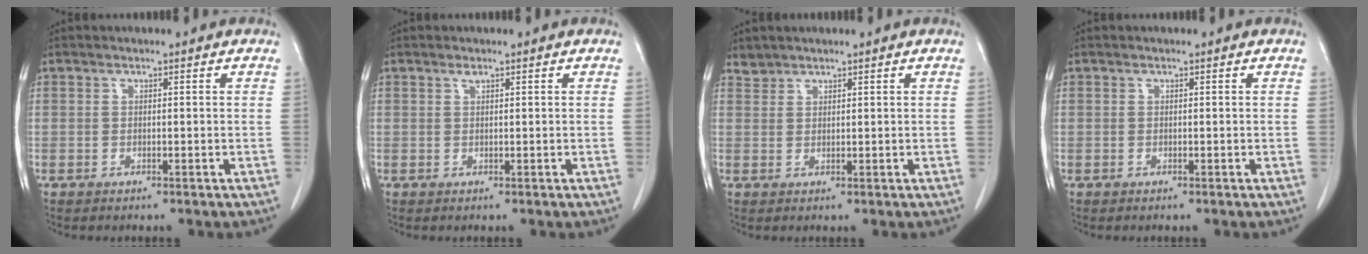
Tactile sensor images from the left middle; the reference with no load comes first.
{"total": 0.6, "force": [0.5, 0.0, 0.3], "torque": [-0.010, -0.001, 0.010]}
{"total": 1.4, "force": [1.3, 0.4, -0.3], "torque": [0.006, 0.003, 0.025]}
{"total": 0.0}